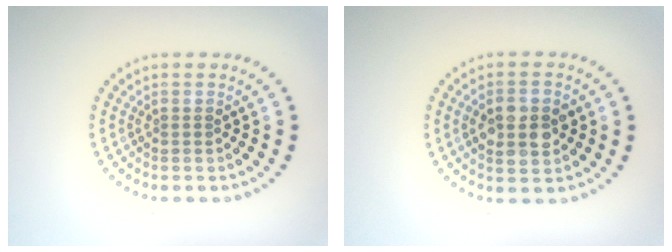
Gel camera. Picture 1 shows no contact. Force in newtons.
{"total": 4.4, "press": 4.4, "slide": 0.1}